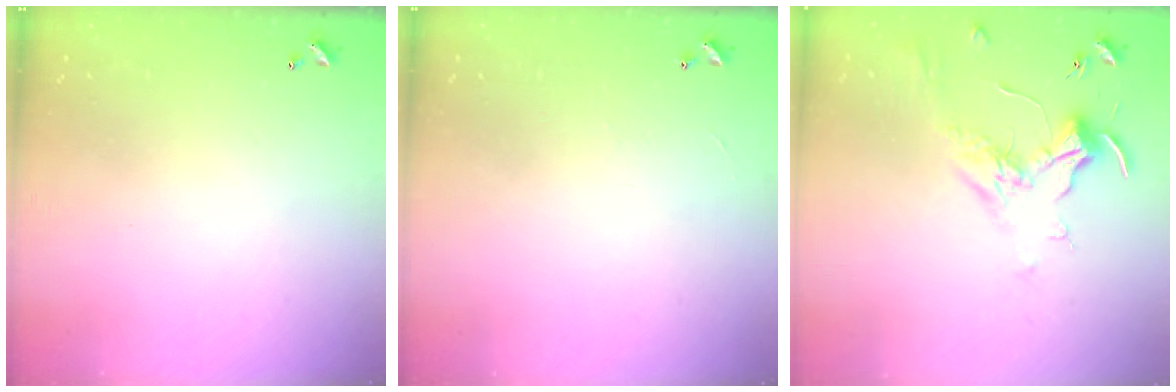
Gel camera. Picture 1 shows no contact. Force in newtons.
{"total": 1.2, "press": 1.1, "slide": 0.4}
{"total": 1.9, "press": 1.7, "slide": 0.8}